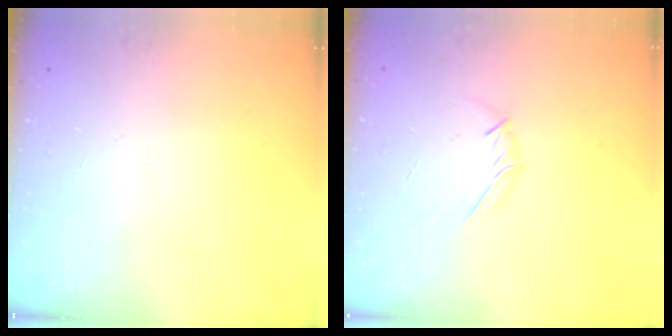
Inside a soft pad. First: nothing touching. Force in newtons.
{"total": 3.8, "press": 3.7, "slide": 1.0}